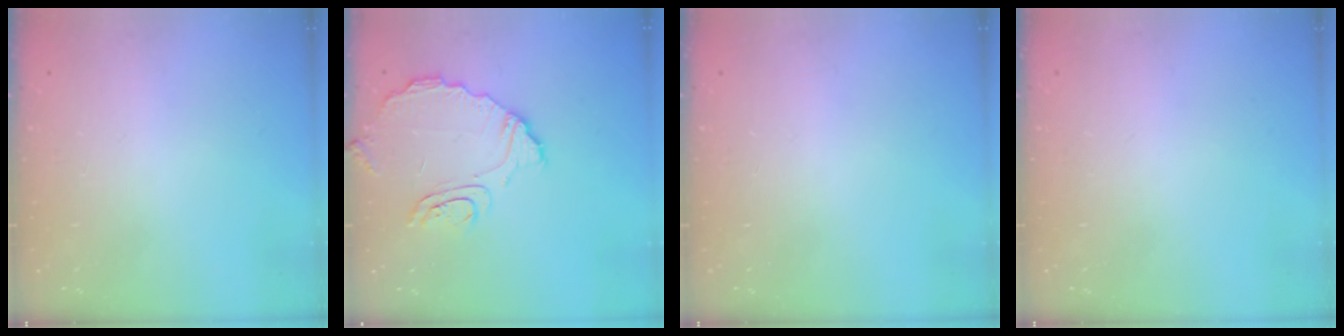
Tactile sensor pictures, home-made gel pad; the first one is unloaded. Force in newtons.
{"total": 9.5, "press": 9.5, "slide": 0.8}
{"total": 0.0}
{"total": 0.0}